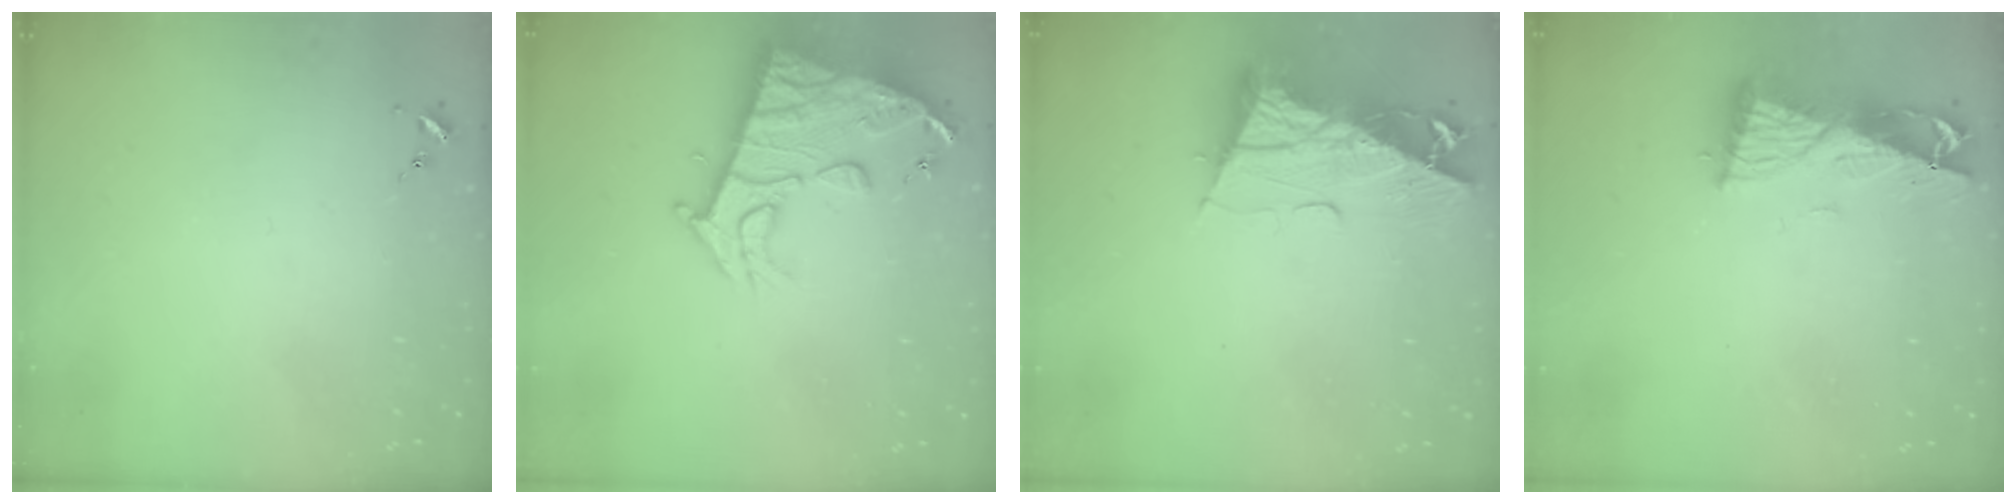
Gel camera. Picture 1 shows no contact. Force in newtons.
{"total": 15.1, "press": 15.0, "slide": 1.5}
{"total": 12.1, "press": 12.0, "slide": 1.2}
{"total": 10.1, "press": 10.0, "slide": 1.4}